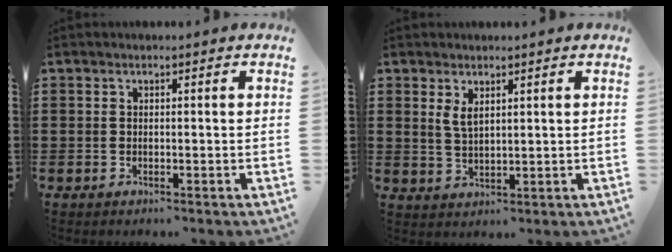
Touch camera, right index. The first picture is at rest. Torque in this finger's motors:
{"motor_torque": [0.38, 0.35, 0.38, 0.06]}